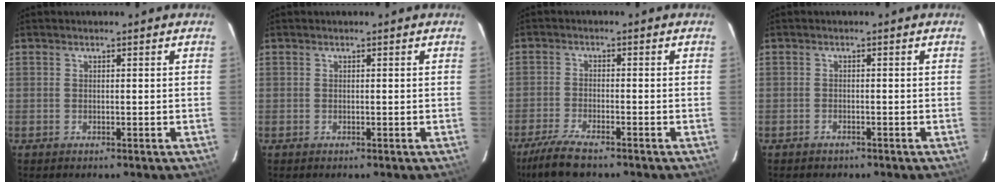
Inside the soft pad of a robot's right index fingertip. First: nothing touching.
{"total": 0.0}
{"total": 6.9, "force": [-5.5, 0.9, 4.1], "torque": [-0.079, -0.019, -0.097]}
{"total": 1.1, "force": [-0.9, 0.6, 0.0], "torque": [-0.005, 0.002, -0.013]}